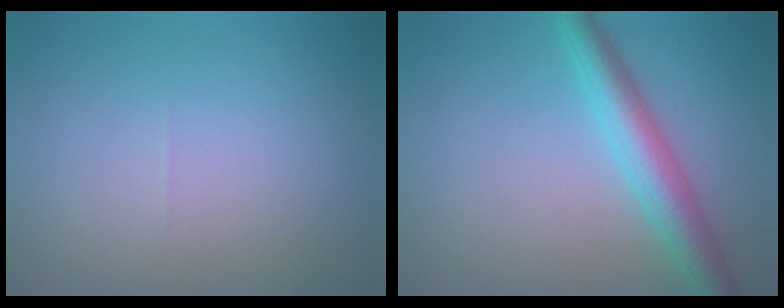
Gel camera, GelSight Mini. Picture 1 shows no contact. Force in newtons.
{"total": 4.7, "press": 4.7, "slide": 0.1}